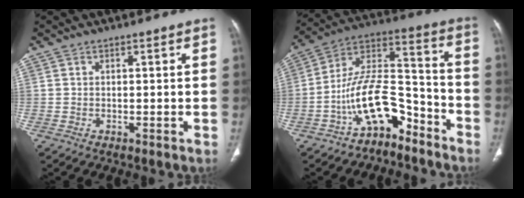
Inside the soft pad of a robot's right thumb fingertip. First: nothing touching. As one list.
[{"total": 14.1, "force": [-8.7, 7.0, 8.6], "torque": [-0.142, 0.107, -0.159]}]